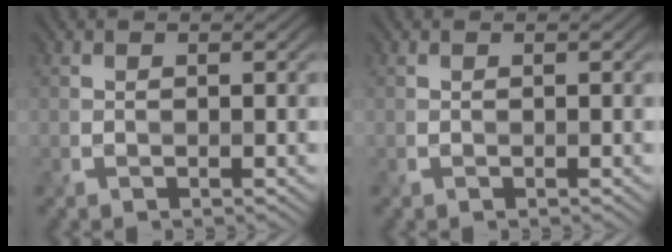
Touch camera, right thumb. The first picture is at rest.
{"total": 0.0}